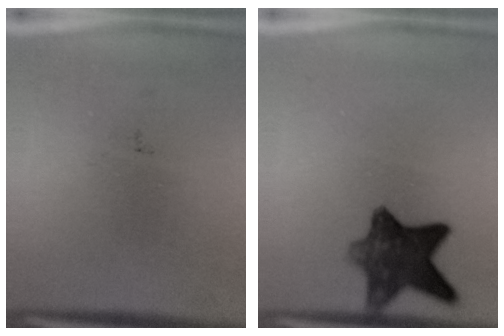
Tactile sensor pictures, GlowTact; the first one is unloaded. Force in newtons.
{"total": 9.1}